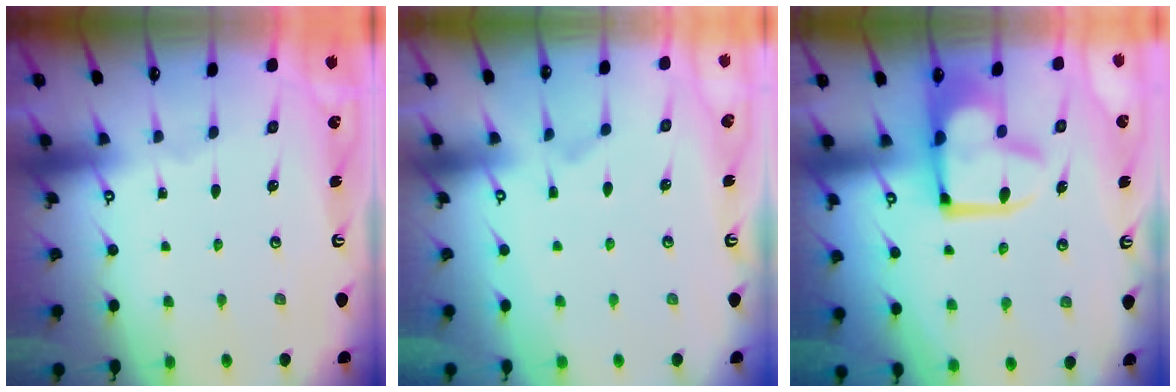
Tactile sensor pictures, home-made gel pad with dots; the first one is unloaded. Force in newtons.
{"total": 4.0, "press": 3.8, "slide": 1.2}
{"total": 13.3, "press": 13.3, "slide": 1.1}